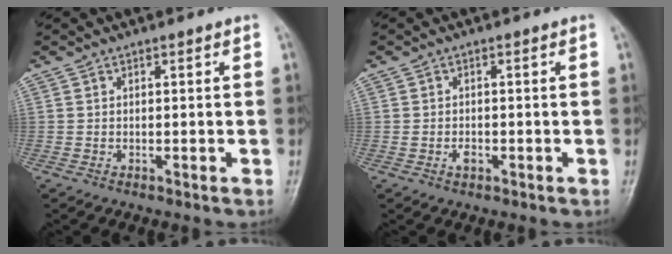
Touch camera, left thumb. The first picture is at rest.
{"total": 1.7, "force": [-0.6, 1.2, 1.1], "torque": [-0.015, 0.005, -0.009]}